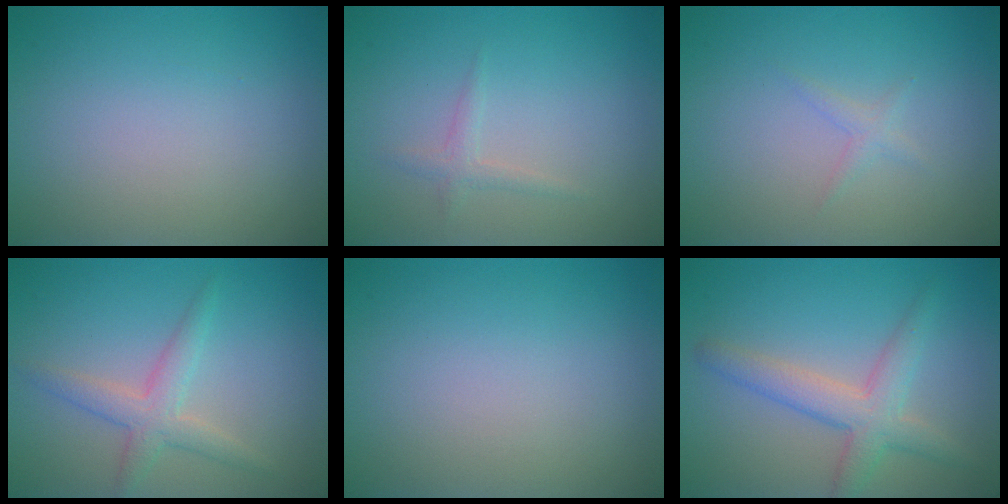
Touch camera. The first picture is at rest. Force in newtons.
{"total": 1.1, "press": 1.0, "slide": 0.1}
{"total": 0.9, "press": 0.9, "slide": 0.0}
{"total": 2.8, "press": 2.8, "slide": 0.1}
{"total": 0.0}
{"total": 3.9, "press": 3.9, "slide": 0.1}